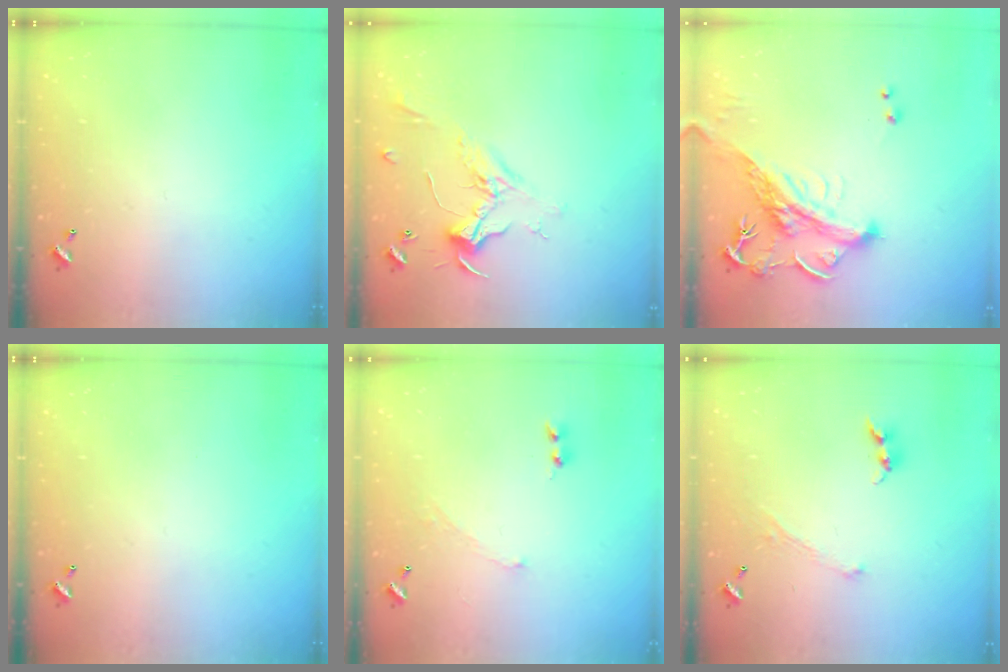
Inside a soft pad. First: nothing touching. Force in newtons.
{"total": 2.4, "press": 2.3, "slide": 0.8}
{"total": 3.5, "press": 3.2, "slide": 1.4}
{"total": 0.0}
{"total": 2.1, "press": 2.0, "slide": 0.7}
{"total": 1.3, "press": 1.2, "slide": 0.5}